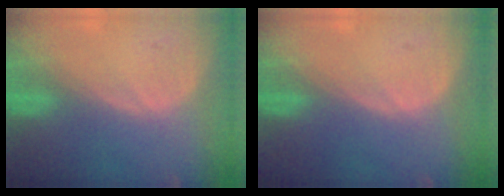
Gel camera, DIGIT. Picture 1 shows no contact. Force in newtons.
{"total": 0.0}